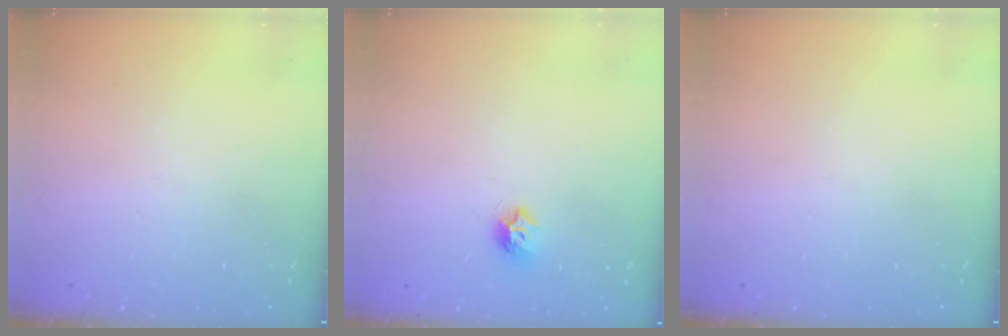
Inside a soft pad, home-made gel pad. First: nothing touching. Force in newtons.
{"total": 7.1, "press": 7.1, "slide": 0.8}
{"total": 0.0}